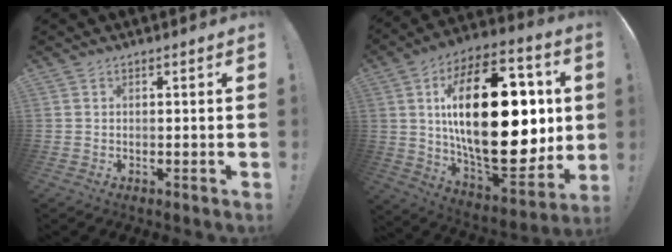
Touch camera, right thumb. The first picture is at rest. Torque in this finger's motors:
{"motor_torque": [0.69, 4.32, 2.22, -0.55, 1.05]}